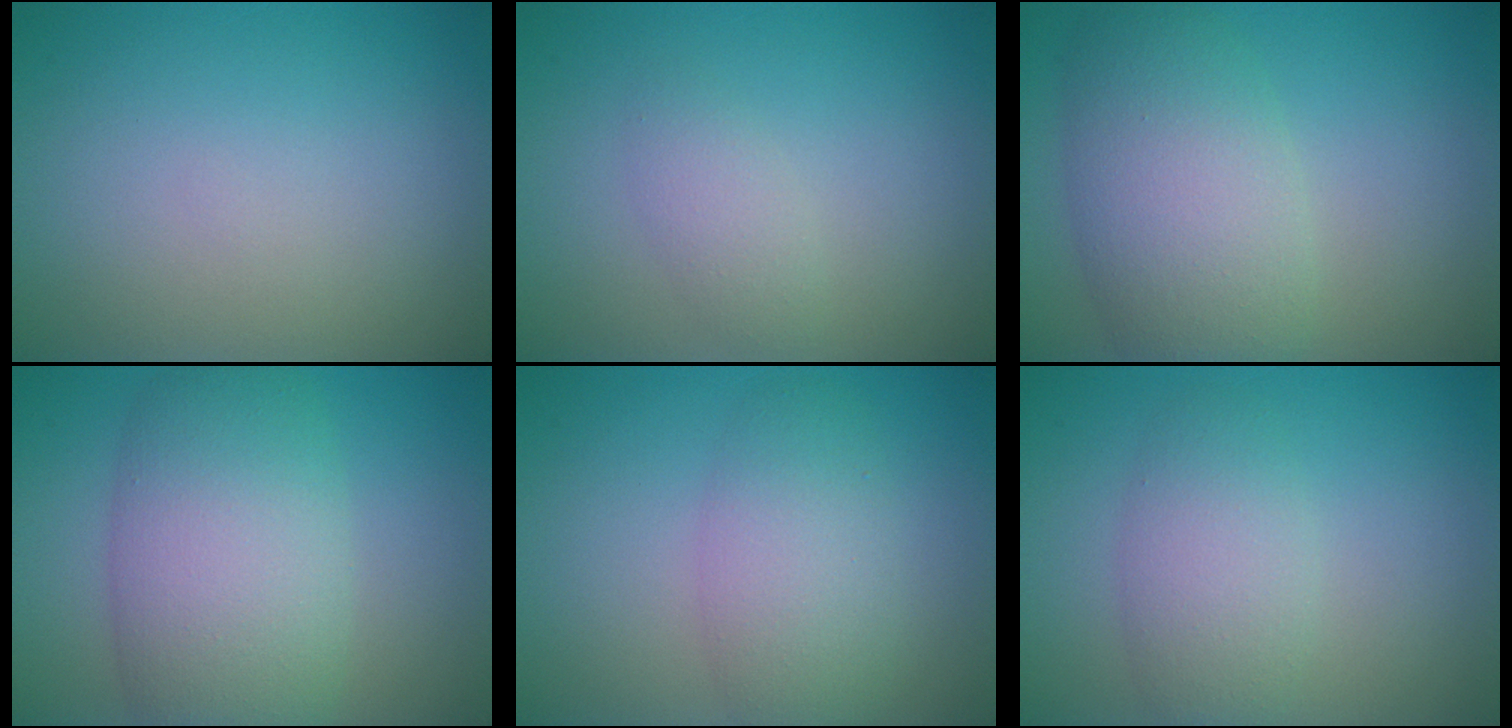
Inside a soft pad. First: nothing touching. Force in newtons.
{"total": 1.7, "press": 1.7, "slide": 0.0}
{"total": 7.1, "press": 7.1, "slide": 0.3}
{"total": 8.6, "press": 8.6, "slide": 0.3}
{"total": 4.2, "press": 4.2, "slide": 0.1}
{"total": 3.5, "press": 3.5, "slide": 0.1}